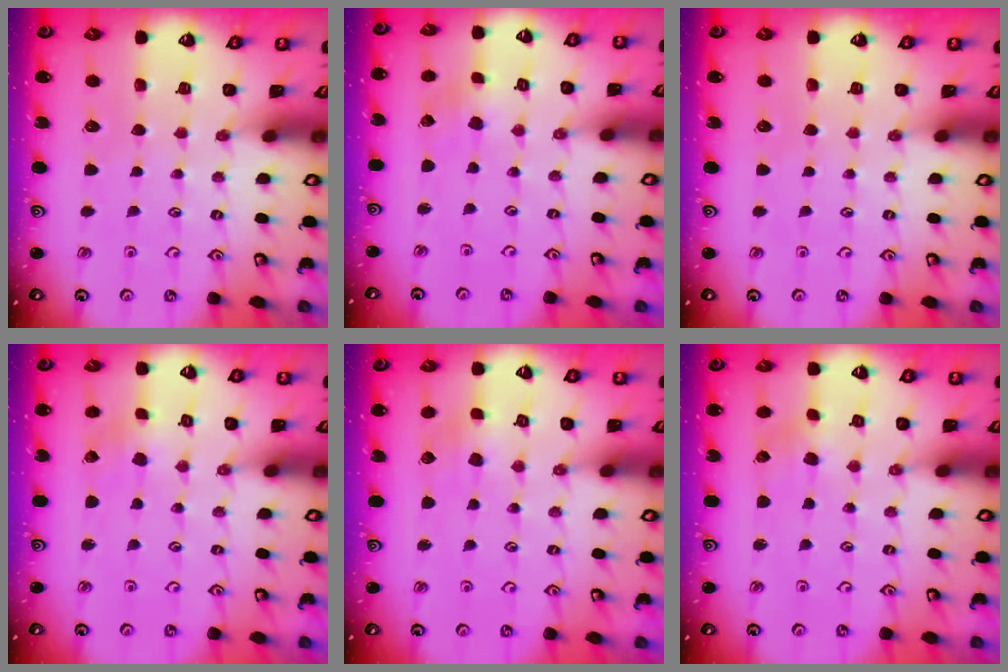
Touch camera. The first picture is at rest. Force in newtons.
{"total": 0.7, "press": 0.6, "slide": 0.2}
{"total": 0.0}
{"total": 0.7, "press": 0.6, "slide": 0.2}
{"total": 3.1, "press": 3.1, "slide": 0.3}
{"total": 2.6, "press": 2.6, "slide": 0.2}